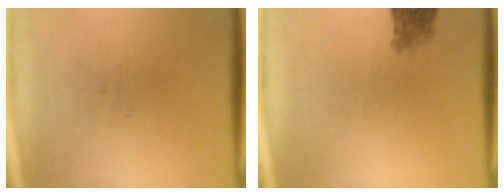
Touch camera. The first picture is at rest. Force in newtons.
{"total": 2.5}